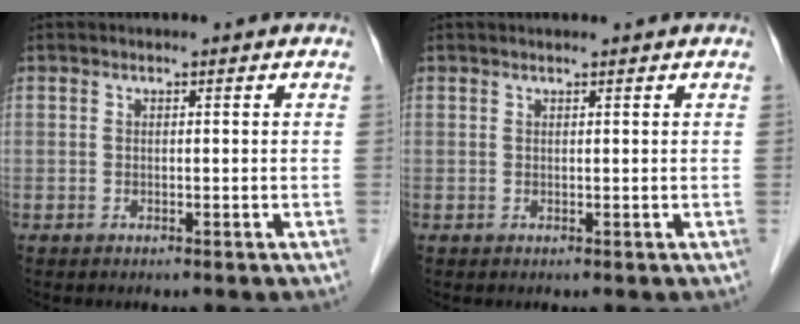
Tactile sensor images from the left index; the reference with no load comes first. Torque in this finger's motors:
{"motor_torque": [0.21, -0.11, 0.03, 0.01]}